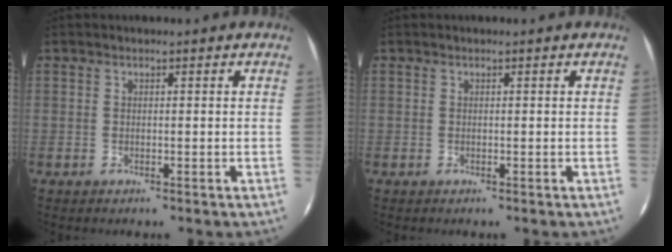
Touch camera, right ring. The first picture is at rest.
{"total": 0.0}